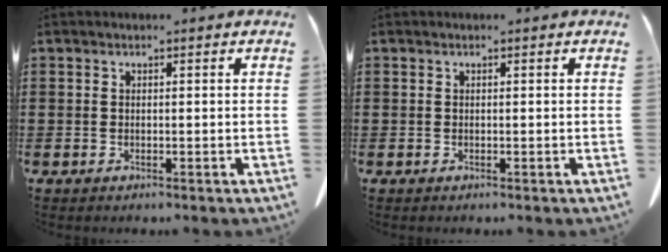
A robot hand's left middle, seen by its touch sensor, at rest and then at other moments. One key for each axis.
{"total": 0.0}